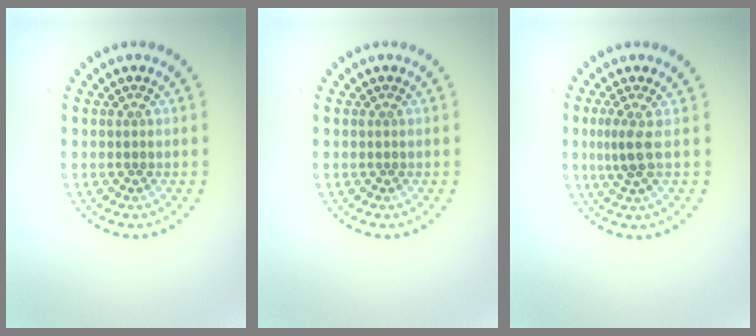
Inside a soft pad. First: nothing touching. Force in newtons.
{"total": 0.0}
{"total": 2.3, "press": 1.6, "slide": 1.6}